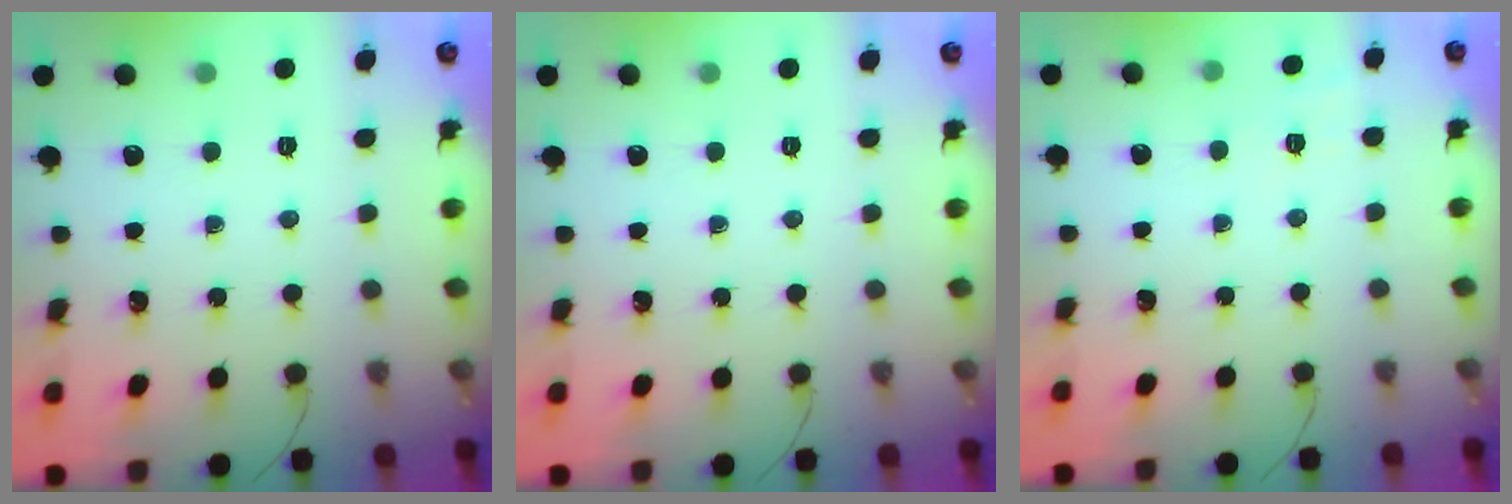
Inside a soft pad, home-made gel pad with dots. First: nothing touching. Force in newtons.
{"total": 0.0}
{"total": 6.2, "press": 5.9, "slide": 2.0}